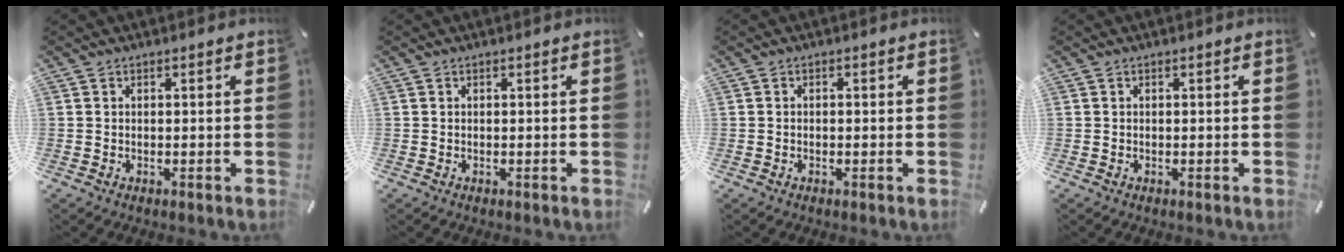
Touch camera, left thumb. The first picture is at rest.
{"total": 0.0}
{"total": 0.7, "force": [-0.4, 0.5, 0.4], "torque": [-0.007, 0.001, -0.008]}
{"total": 0.0}